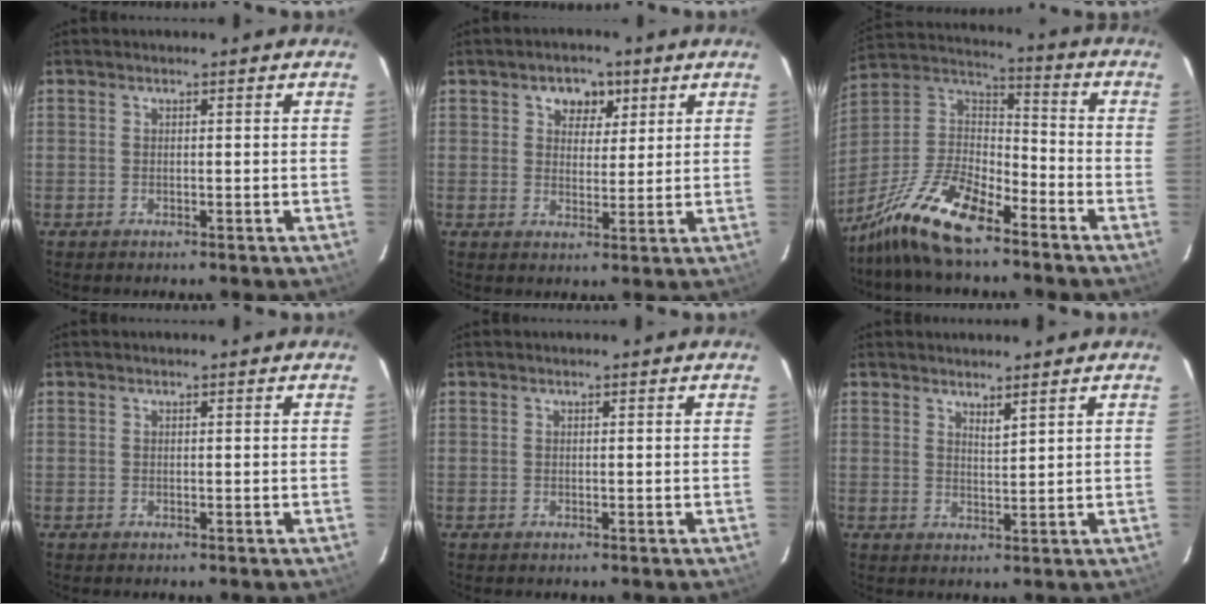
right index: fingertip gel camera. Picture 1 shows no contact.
{"total": 5.3, "force": [2.6, 4.0, 2.4], "torque": [-0.031, 0.008, 0.041]}
{"total": 17.0, "force": [-12.3, 5.3, 10.4], "torque": [-0.227, 0.002, -0.237]}
{"total": 0.0}
{"total": 0.0}
{"total": 2.1, "force": [1.8, 0.1, 1.1], "torque": [-0.019, -0.003, 0.030]}